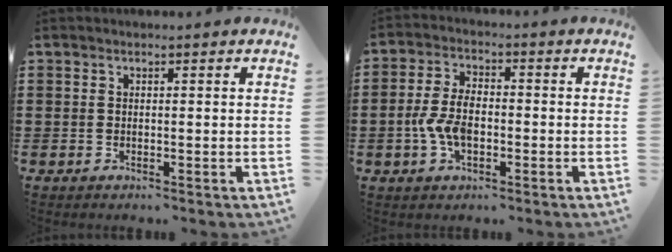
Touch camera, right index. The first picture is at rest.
{"total": 6.1, "force": [-1.5, 3.3, 4.9], "torque": [-0.123, -0.005, -0.034]}